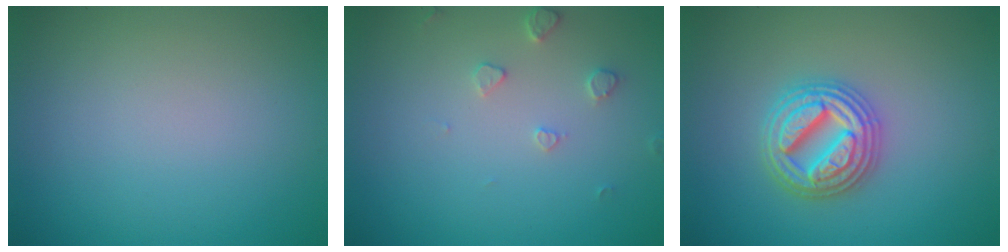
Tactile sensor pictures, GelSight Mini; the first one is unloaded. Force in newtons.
{"total": 1.5, "press": 1.5, "slide": 0.3}
{"total": 4.9, "press": 4.8, "slide": 0.8}